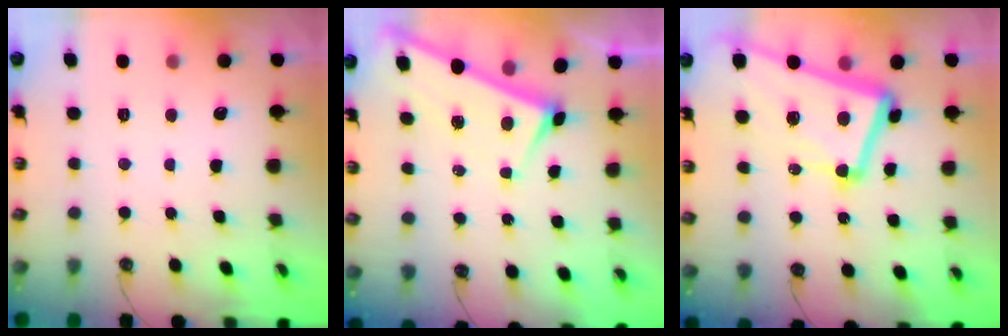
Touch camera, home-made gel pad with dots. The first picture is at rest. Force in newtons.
{"total": 2.7, "press": 2.7, "slide": 0.3}
{"total": 14.9, "press": 14.6, "slide": 3.1}